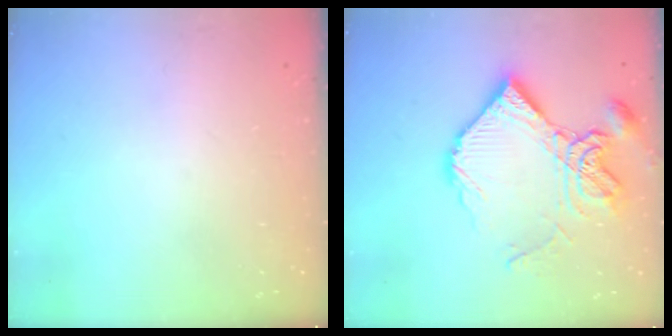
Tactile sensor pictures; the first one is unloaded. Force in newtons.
{"total": 18.4, "press": 18.3, "slide": 1.8}